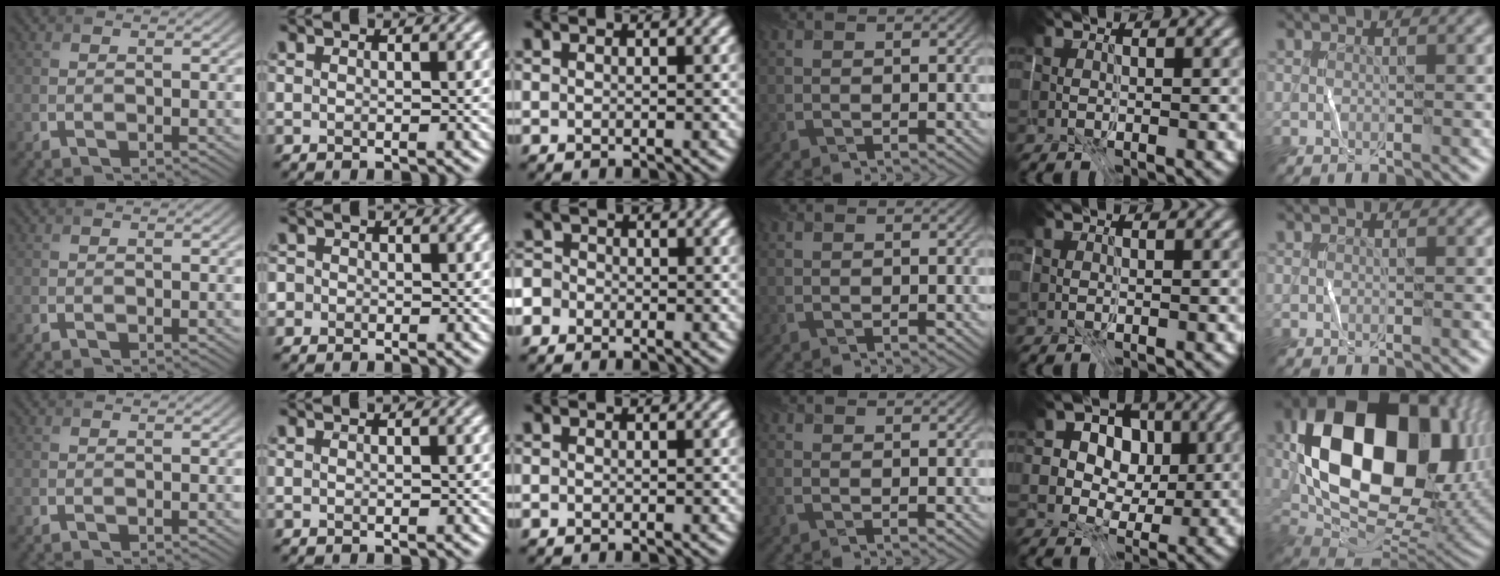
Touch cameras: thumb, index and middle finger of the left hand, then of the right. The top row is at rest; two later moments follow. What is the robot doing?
{"motion": "fold", "object": "coffee filter"}